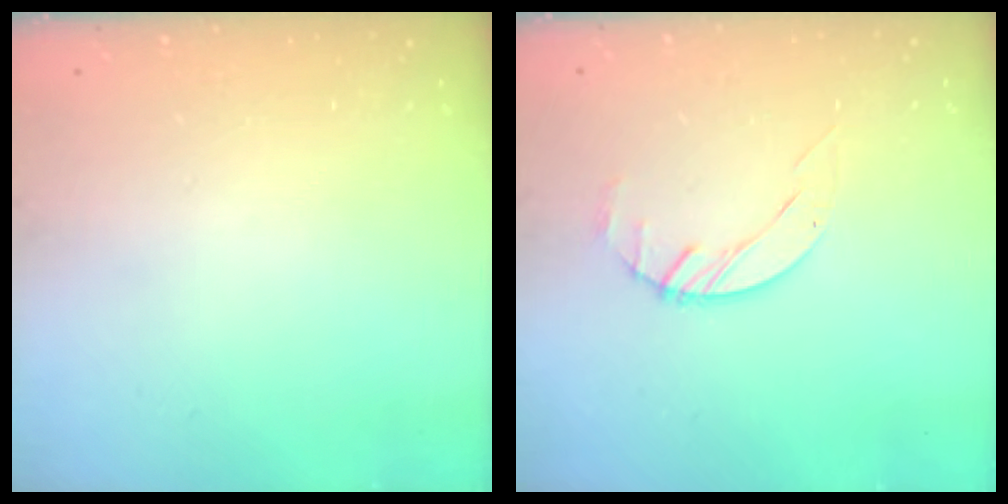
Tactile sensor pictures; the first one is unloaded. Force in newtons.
{"total": 1.4, "press": 1.4, "slide": 0.2}